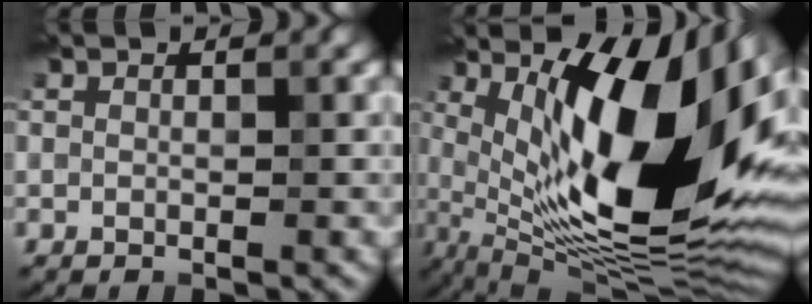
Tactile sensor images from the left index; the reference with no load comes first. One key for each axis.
{"total": 17.1, "fx": 3.0, "fy": 6.6, "fz": 15.4, "tx": -0.241, "ty": -0.010, "tz": 0.065}